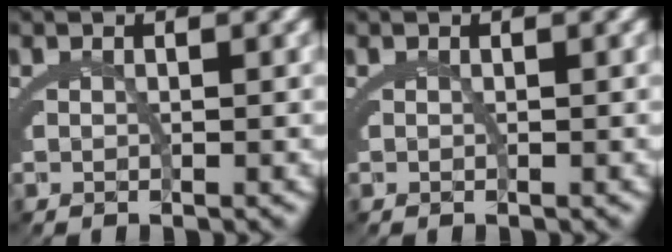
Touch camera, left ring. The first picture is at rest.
{"total": 0.0}